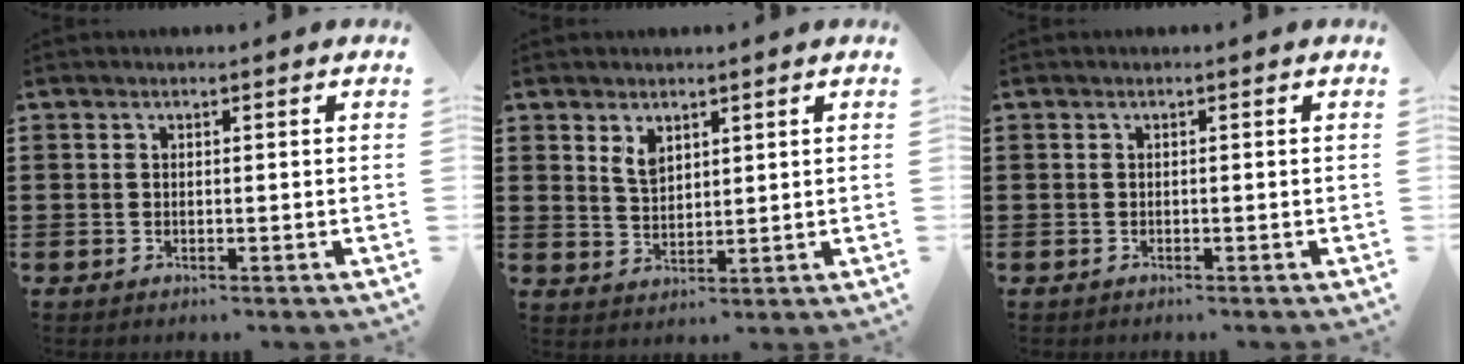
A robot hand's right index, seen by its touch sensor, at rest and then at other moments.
{"total": 3.1, "force": [2.0, 1.7, 1.6], "torque": [-0.038, 0.004, 0.037]}
{"total": 0.0}